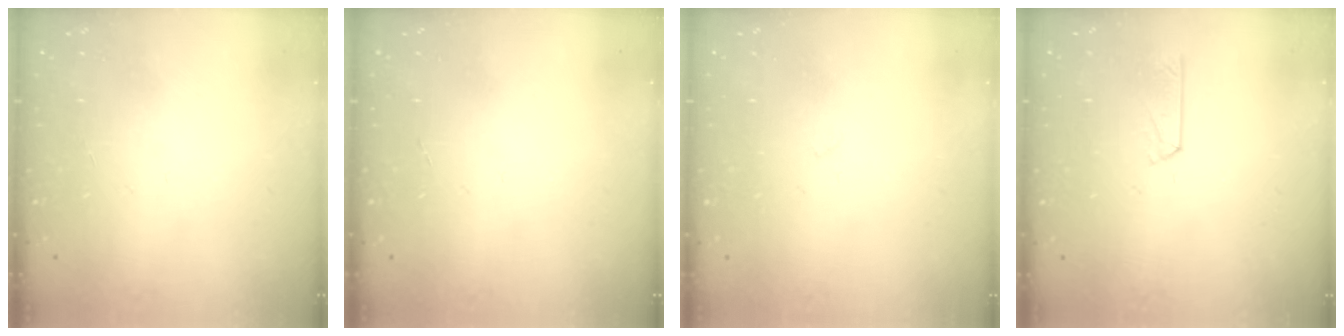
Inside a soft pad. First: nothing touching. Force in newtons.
{"total": 0.0}
{"total": 2.8, "press": 2.8, "slide": 0.5}
{"total": 3.4, "press": 3.3, "slide": 0.3}